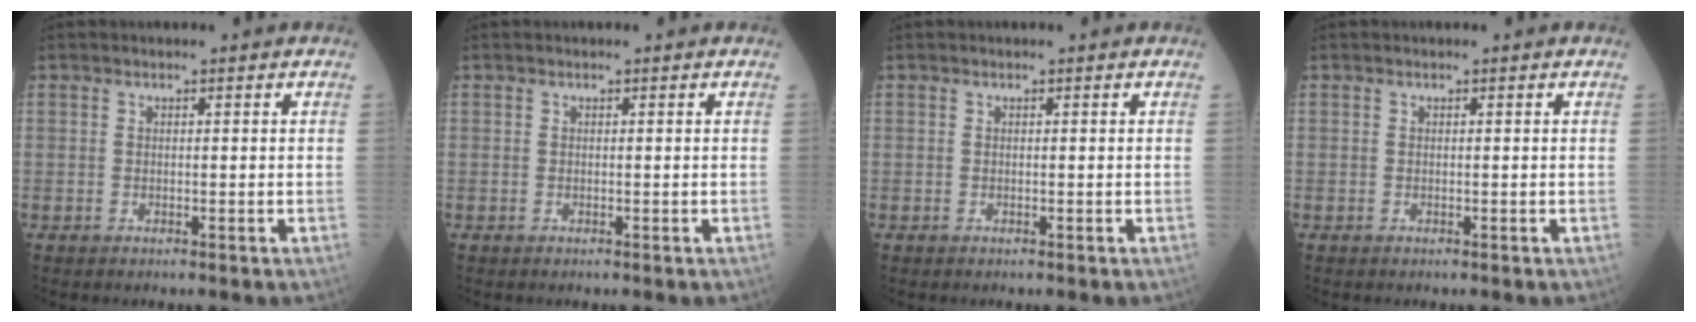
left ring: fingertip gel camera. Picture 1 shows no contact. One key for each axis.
{"total": 0.0}
{"total": 0.0}
{"total": 0.0}